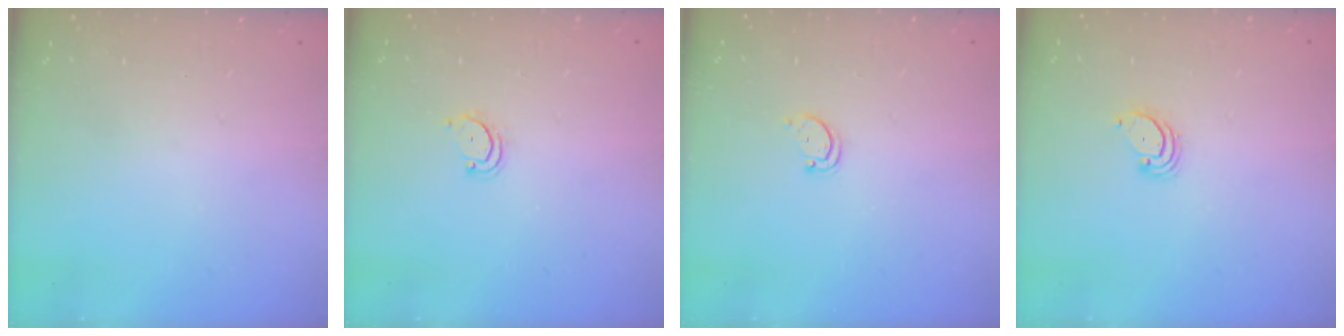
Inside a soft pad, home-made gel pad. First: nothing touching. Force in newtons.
{"total": 2.8, "press": 2.8, "slide": 0.3}
{"total": 2.6, "press": 2.5, "slide": 0.4}
{"total": 2.2, "press": 2.2, "slide": 0.3}